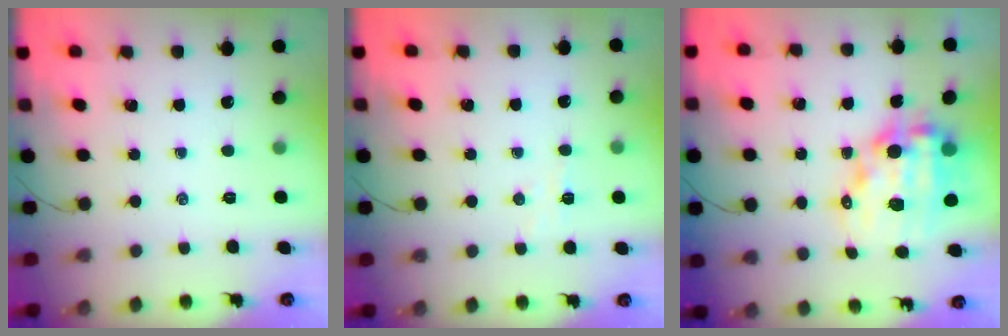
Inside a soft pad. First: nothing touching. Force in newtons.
{"total": 3.7, "press": 3.5, "slide": 1.2}
{"total": 15.0, "press": 14.6, "slide": 3.4}